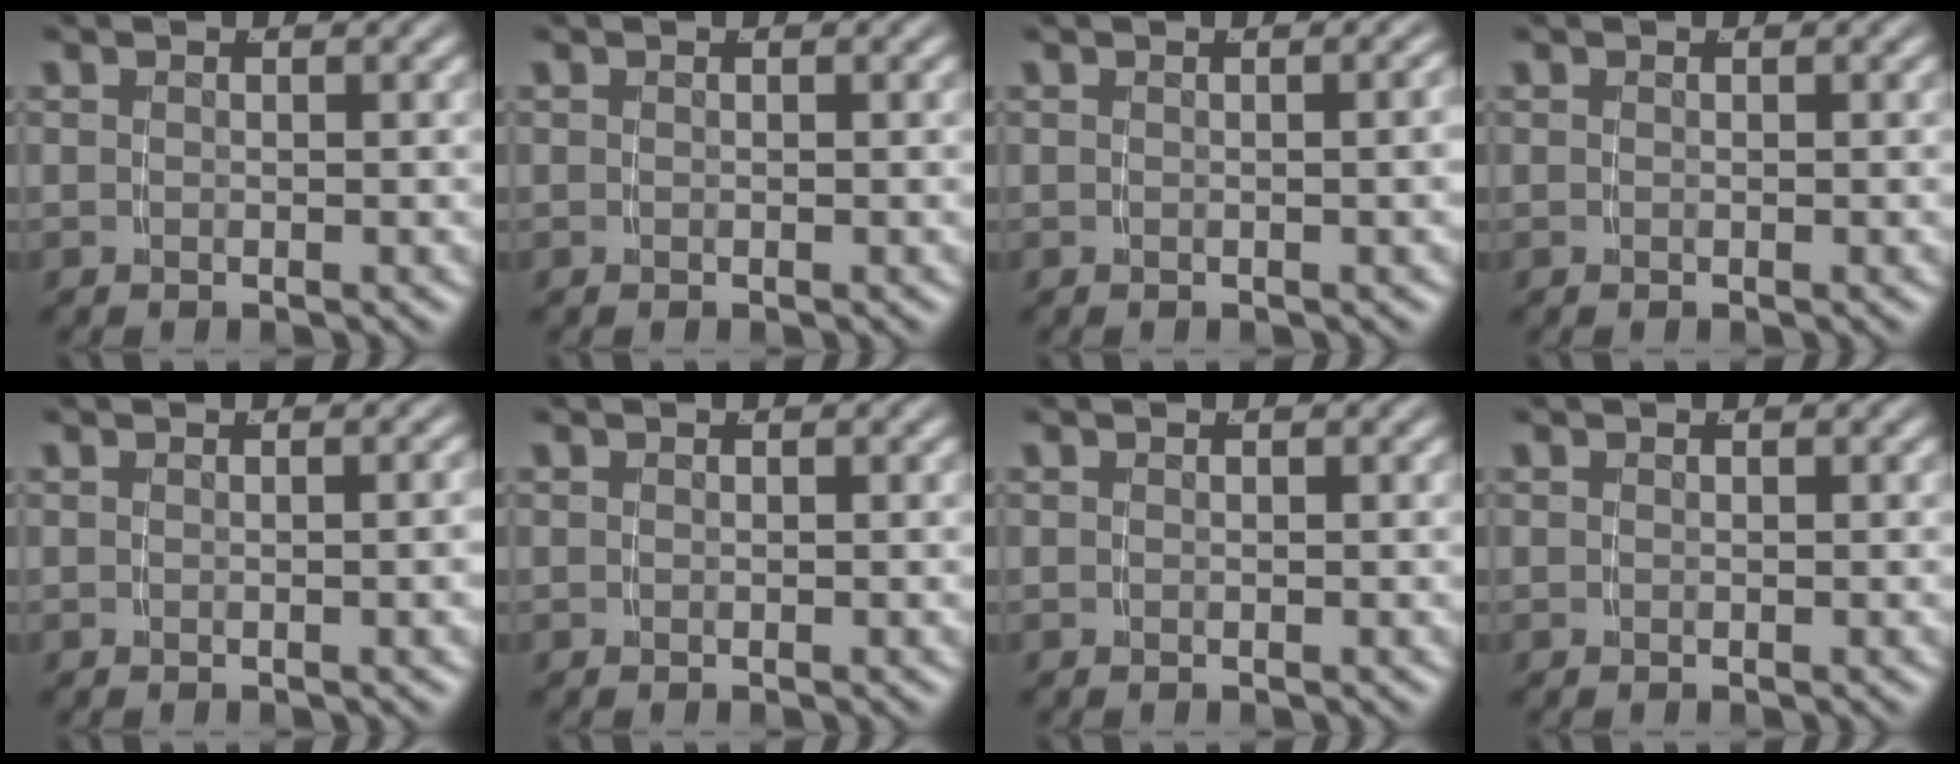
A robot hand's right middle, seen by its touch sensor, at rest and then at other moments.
{"total": 0.0}
{"total": 0.9, "force": [0.0, -0.2, 0.9], "torque": [-0.008, 0.009, -0.003]}
{"total": 0.0}
{"total": 0.7, "force": [-0.1, -0.3, 0.6], "torque": [-0.006, 0.007, -0.005]}
{"total": 0.0}
{"total": 0.0}
{"total": 0.0}